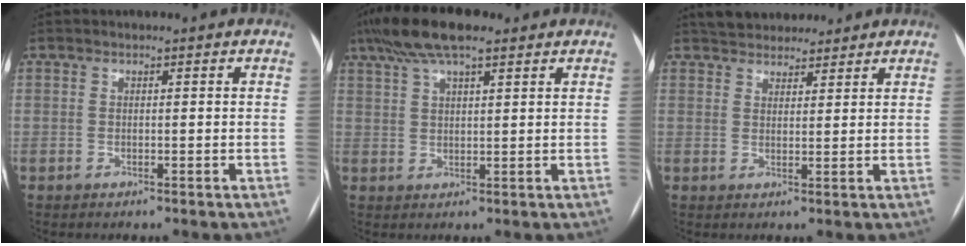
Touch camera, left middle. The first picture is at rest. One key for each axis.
{"total": 10.1, "fx": 7.2, "fy": 2.4, "fz": 6.7, "tx": -0.126, "ty": 0.041, "tz": 0.125}
{"total": 7.8, "fx": 6.9, "fy": 2.9, "fz": 2.1, "tx": -0.022, "ty": 0.023, "tz": 0.104}